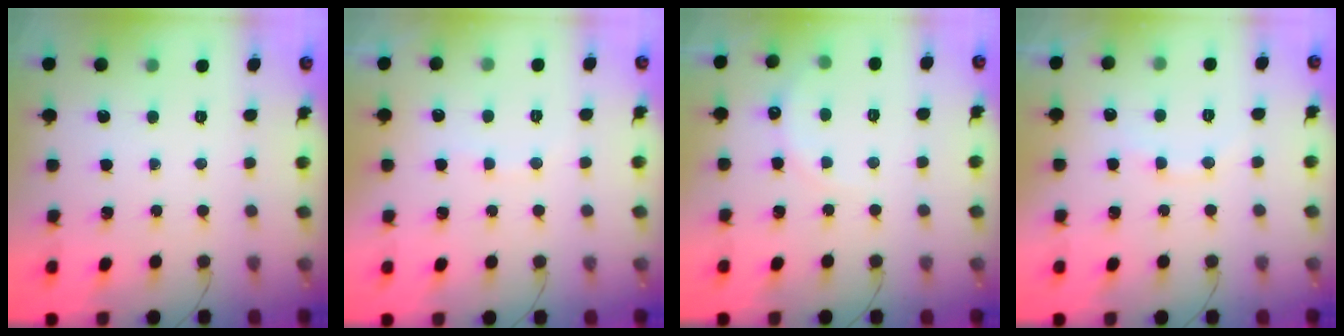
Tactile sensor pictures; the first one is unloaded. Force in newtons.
{"total": 4.8, "press": 4.8, "slide": 0.7}
{"total": 7.2, "press": 7.0, "slide": 1.6}
{"total": 7.0, "press": 6.9, "slide": 1.2}